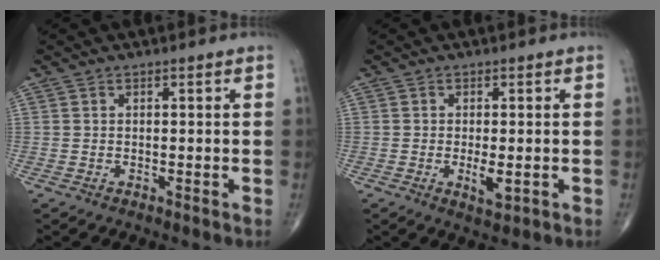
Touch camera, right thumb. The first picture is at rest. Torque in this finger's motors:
{"motor_torque": [0.21, 0.78, 1.22, -0.24, 0.56]}